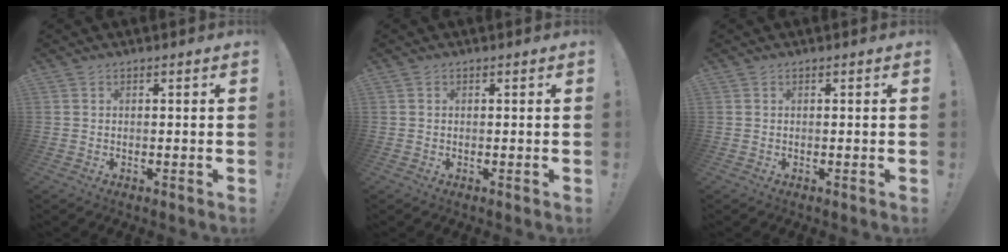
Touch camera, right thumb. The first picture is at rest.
{"total": 0.0}
{"total": 0.0}